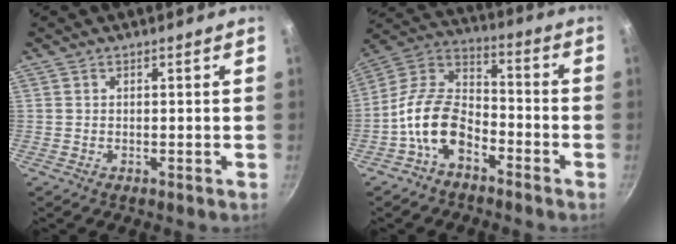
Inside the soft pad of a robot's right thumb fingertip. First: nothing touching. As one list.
[{"total": 12.6, "force": [-6.2, 7.7, 7.8], "torque": [-0.122, 0.065, -0.141]}]